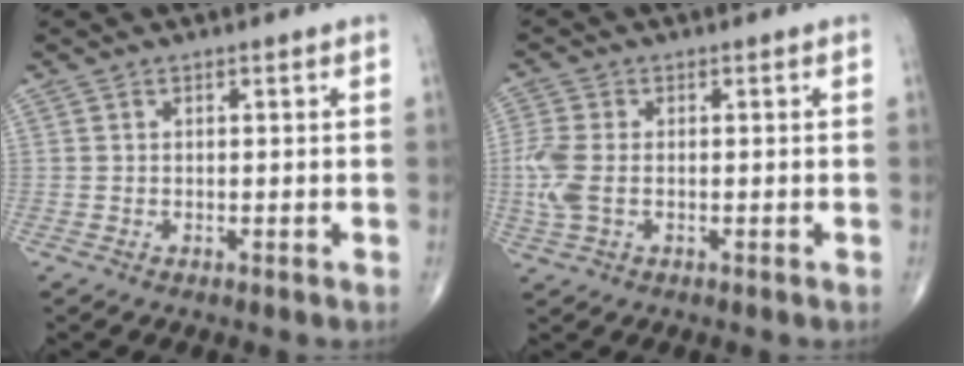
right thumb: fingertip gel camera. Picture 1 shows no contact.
{"total": 5.9, "force": [-0.6, 3.4, 4.7], "torque": [-0.138, 0.002, -0.014]}